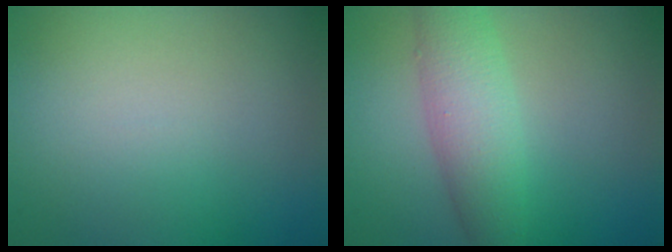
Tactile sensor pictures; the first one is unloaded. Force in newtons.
{"total": 4.3, "press": 4.3, "slide": 0.1}